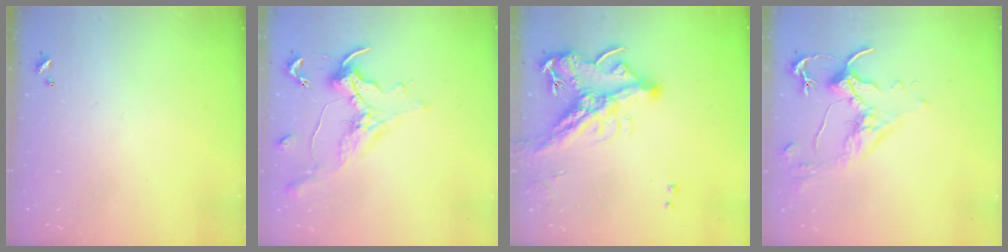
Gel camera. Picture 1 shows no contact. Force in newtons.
{"total": 1.2, "press": 1.0, "slide": 0.5}
{"total": 16.2, "press": 16.1, "slide": 1.8}
{"total": 1.5, "press": 1.4, "slide": 0.6}